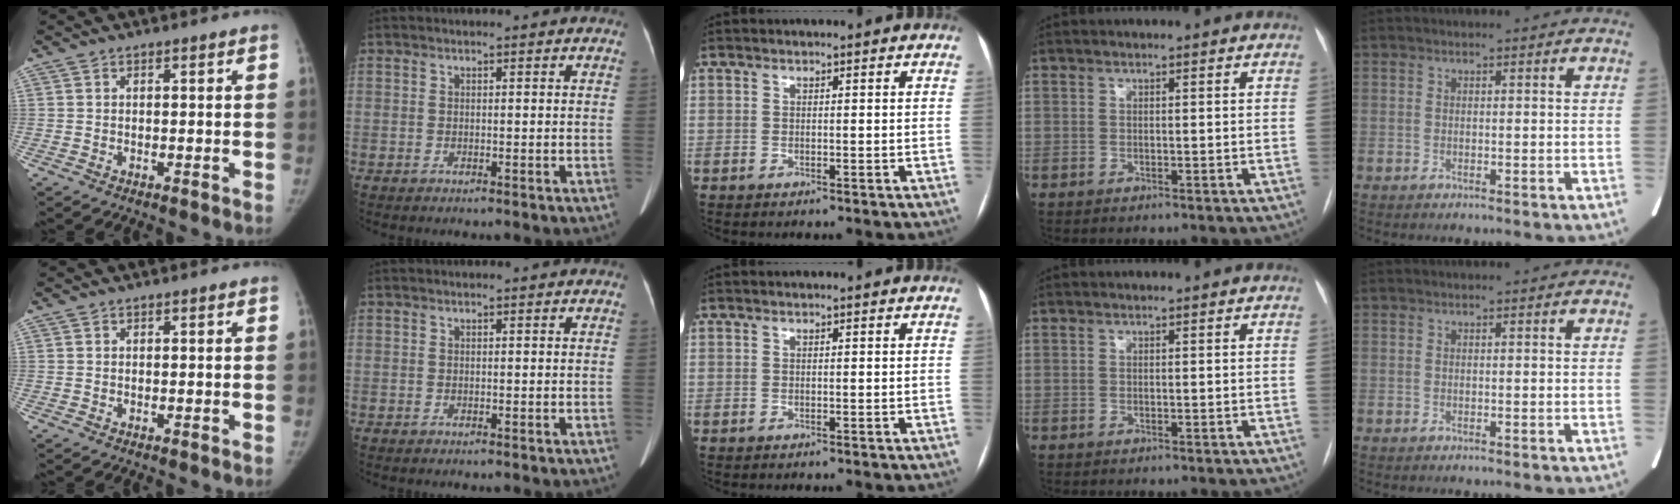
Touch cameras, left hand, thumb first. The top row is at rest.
{}